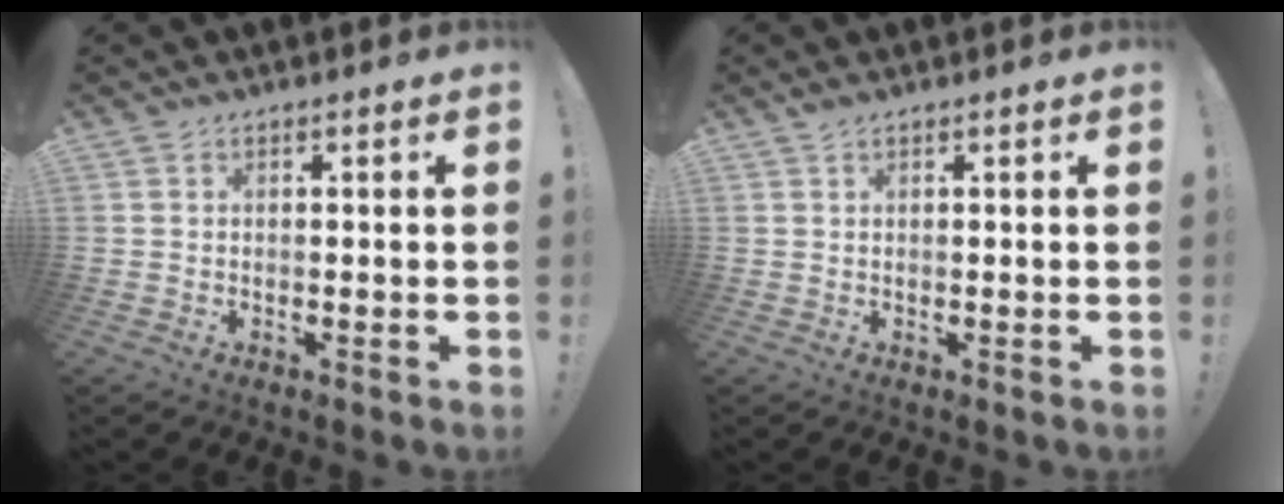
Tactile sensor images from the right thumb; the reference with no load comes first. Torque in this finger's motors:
{"motor_torque": [-0.26, -0.19, 0.08, 0.16, 0.00]}